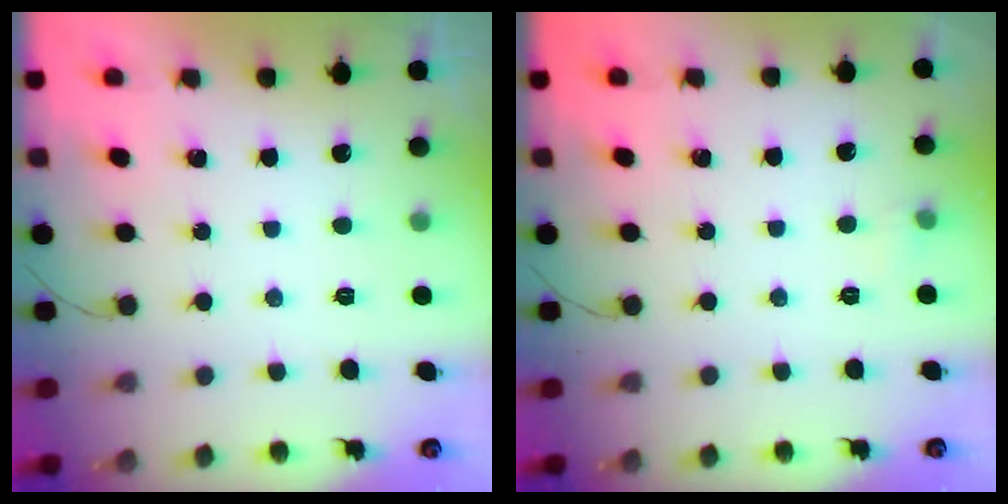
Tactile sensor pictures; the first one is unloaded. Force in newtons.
{"total": 3.5, "press": 3.3, "slide": 1.0}